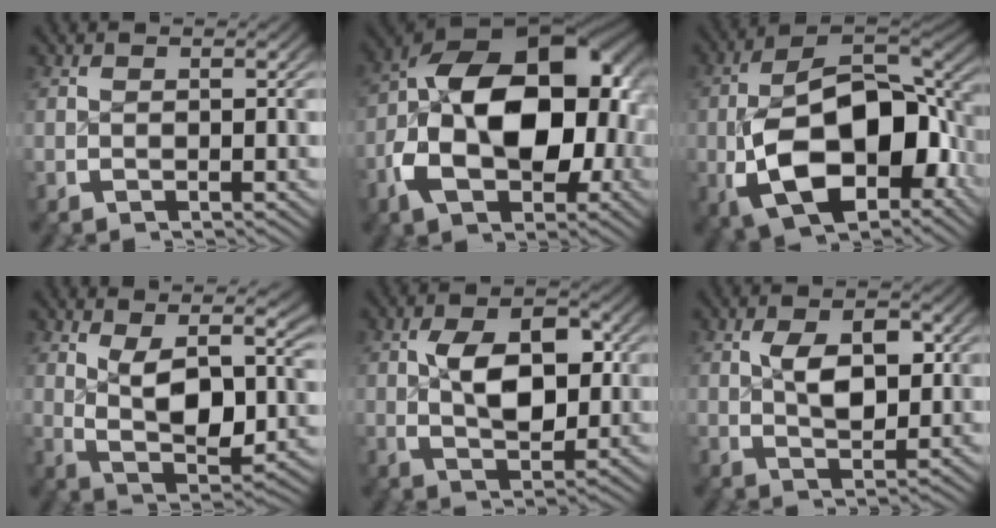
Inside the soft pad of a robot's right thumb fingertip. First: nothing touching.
{"total": 20.1, "force": [-1.3, 12.6, 15.6], "torque": [-0.270, -0.042, -0.001]}
{"total": 17.0, "force": [-2.5, 10.3, 13.3], "torque": [-0.246, -0.046, -0.011]}
{"total": 7.8, "force": [1.5, 4.3, 6.4], "torque": [-0.118, -0.029, 0.036]}
{"total": 6.8, "force": [0.2, 4.1, 5.5], "torque": [-0.104, -0.017, 0.013]}
{"total": 4.4, "force": [0.5, 2.5, 3.6], "torque": [-0.065, -0.010, 0.016]}